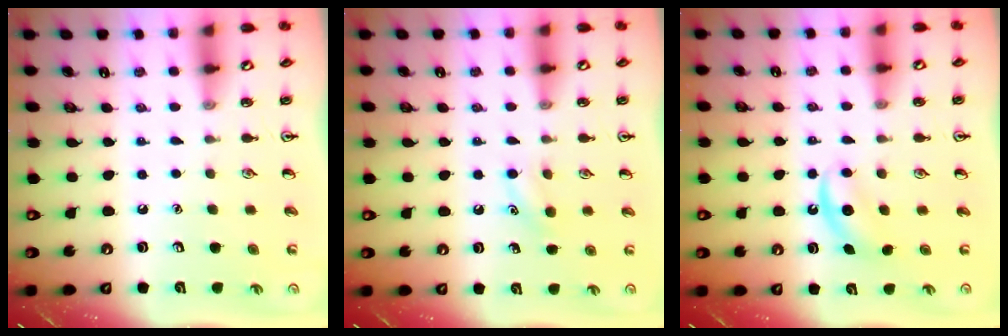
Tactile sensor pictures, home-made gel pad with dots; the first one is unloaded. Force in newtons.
{"total": 6.8, "press": 6.5, "slide": 1.9}
{"total": 4.5, "press": 4.3, "slide": 1.0}